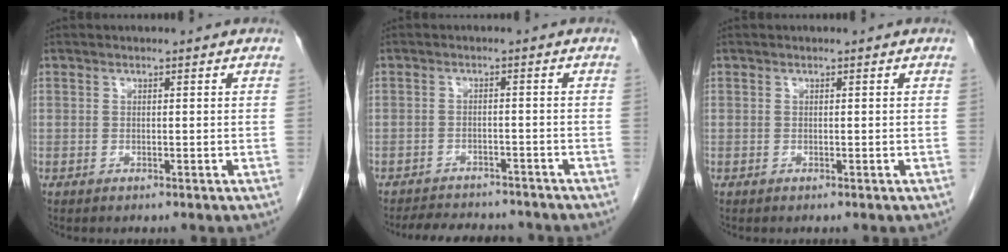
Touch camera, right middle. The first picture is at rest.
{"total": 9.9, "force": [-9.0, 2.7, 2.9], "torque": [-0.047, 0.004, -0.117]}
{"total": 0.0}